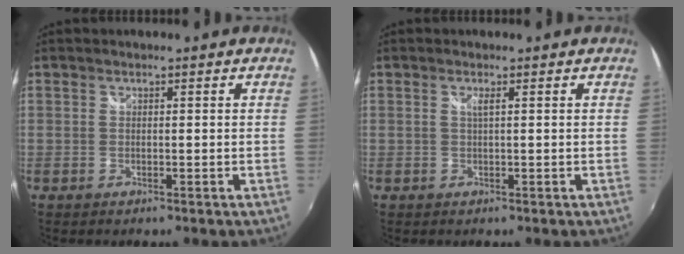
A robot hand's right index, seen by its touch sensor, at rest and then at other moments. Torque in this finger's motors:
{"motor_torque": [-0.01, 0.03, 0.01, 0.02]}